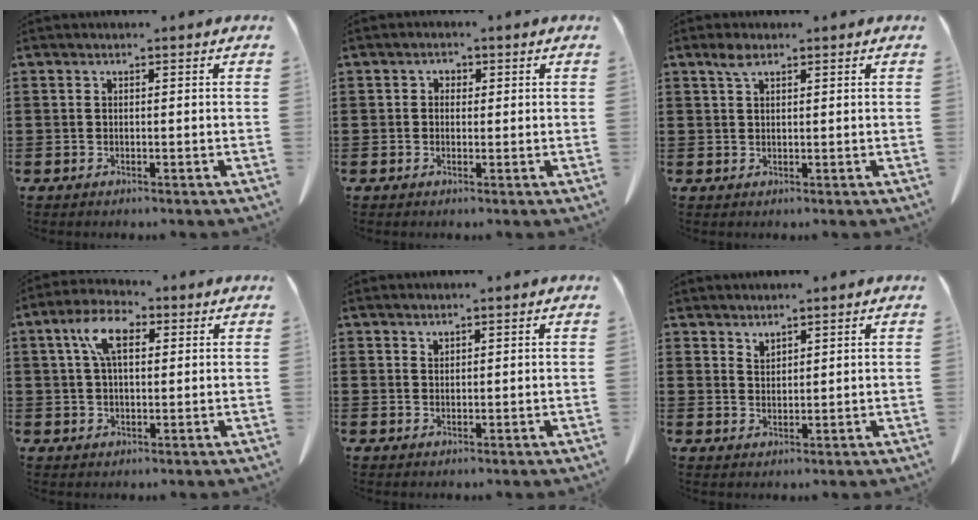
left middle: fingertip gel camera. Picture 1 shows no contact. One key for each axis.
{"total": 1.2, "fx": -0.1, "fy": 1.0, "fz": 0.6, "tx": -0.015, "ty": 0.006, "tz": -0.002}
{"total": 2.3, "fx": 1.3, "fy": 0.9, "fz": 1.6, "tx": -0.037, "ty": 0.003, "tz": 0.025}
{"total": 7.0, "fx": 2.7, "fy": 3.2, "fz": 5.6, "tx": -0.121, "ty": 0.013, "tz": 0.048}
{"total": 1.3, "fx": 1.2, "fy": 0.1, "fz": 0.1, "tx": -0.006, "ty": -0.003, "tz": 0.025}
{"total": 2.2, "fx": 2.2, "fy": 0.2, "fz": -0.1, "tx": -0.004, "ty": -0.004, "tz": 0.045}